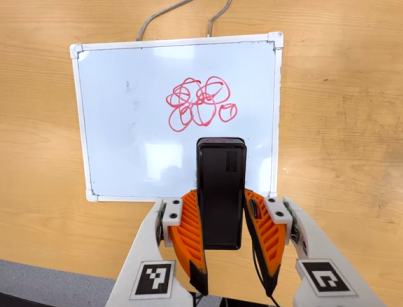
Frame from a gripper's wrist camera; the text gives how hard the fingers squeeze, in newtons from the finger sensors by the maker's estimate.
{"total": 4.2, "left": 2.8, "right": 5.6}